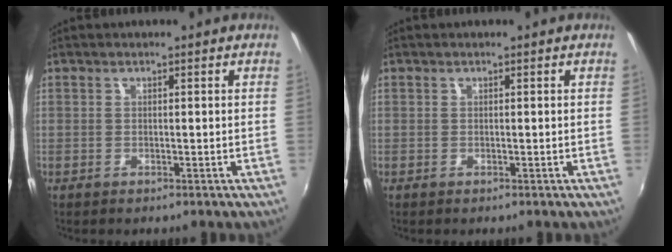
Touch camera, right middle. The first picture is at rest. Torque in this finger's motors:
{"motor_torque": [0.00, 0.00, 0.00, 0.00]}